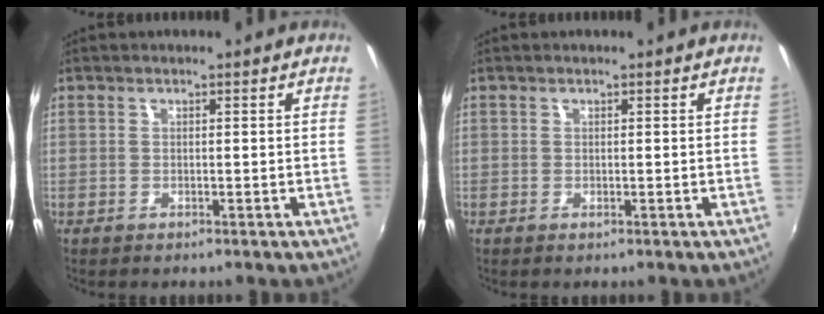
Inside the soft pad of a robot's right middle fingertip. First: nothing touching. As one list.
[{"total": 0.0}]